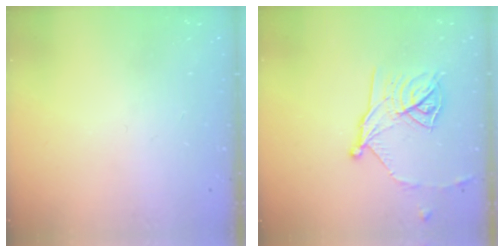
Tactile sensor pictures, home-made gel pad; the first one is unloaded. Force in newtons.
{"total": 14.7, "press": 14.7, "slide": 0.6}